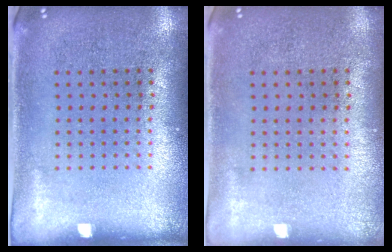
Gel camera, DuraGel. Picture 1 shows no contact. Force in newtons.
{"total": 0.0}